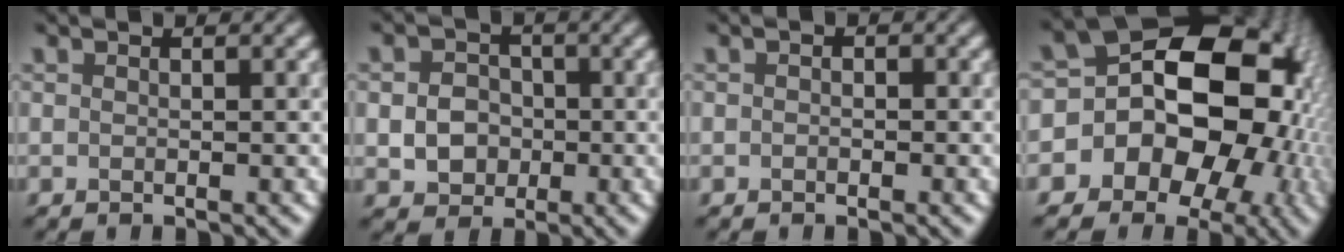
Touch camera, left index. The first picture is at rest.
{"total": 3.6, "force": [-0.5, 3.1, 1.8], "torque": [-0.032, -0.001, -0.012]}
{"total": 0.6, "force": [-0.2, 0.5, 0.3], "torque": [-0.003, -0.003, -0.005]}
{"total": 18.3, "force": [-2.3, 14.6, 10.8], "torque": [-0.136, 0.022, -0.064]}